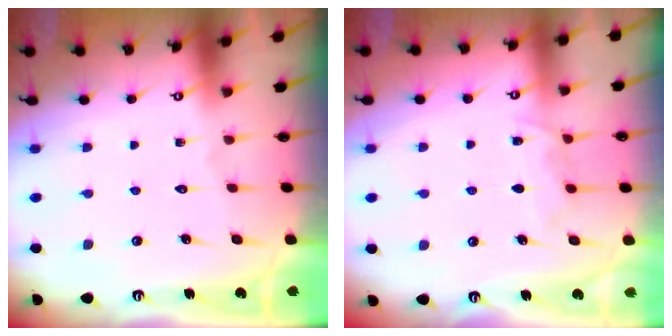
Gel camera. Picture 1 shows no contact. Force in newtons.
{"total": 6.5, "press": 6.4, "slide": 0.8}